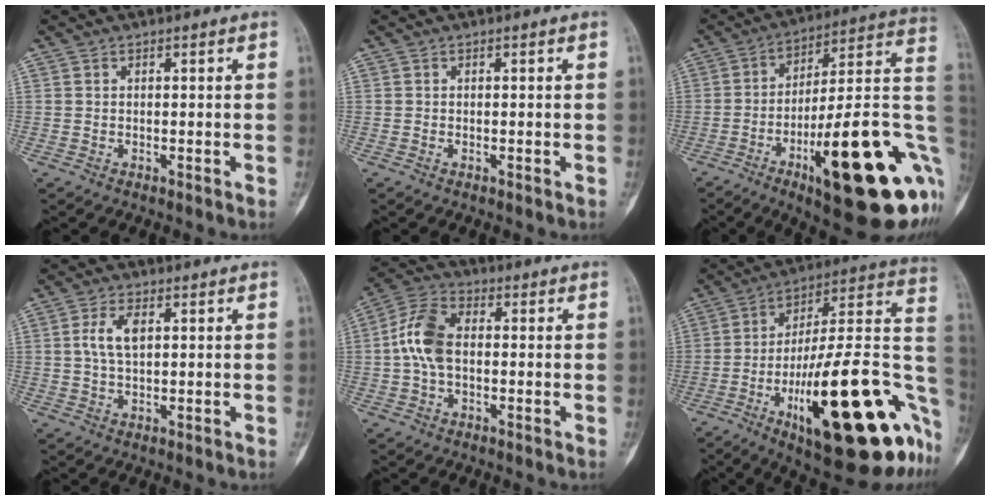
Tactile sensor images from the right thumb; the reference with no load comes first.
{"total": 0.0}
{"total": 30.9, "force": [-9.3, 8.3, 28.3], "torque": [-0.332, 0.023, -0.126]}
{"total": 5.0, "force": [1.1, 2.4, 4.2], "torque": [-0.090, 0.004, 0.021]}
{"total": 9.2, "force": [-0.1, 5.6, 7.3], "torque": [-0.151, 0.025, -0.010]}
{"total": 35.4, "force": [-11.9, 10.4, 31.7], "torque": [-0.395, 0.036, -0.174]}